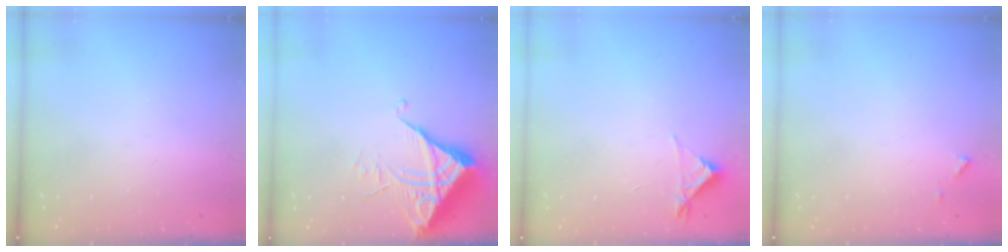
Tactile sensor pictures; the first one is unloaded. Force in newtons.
{"total": 6.6, "press": 6.6, "slide": 0.4}
{"total": 3.0, "press": 3.0, "slide": 0.3}
{"total": 4.3, "press": 4.2, "slide": 0.5}